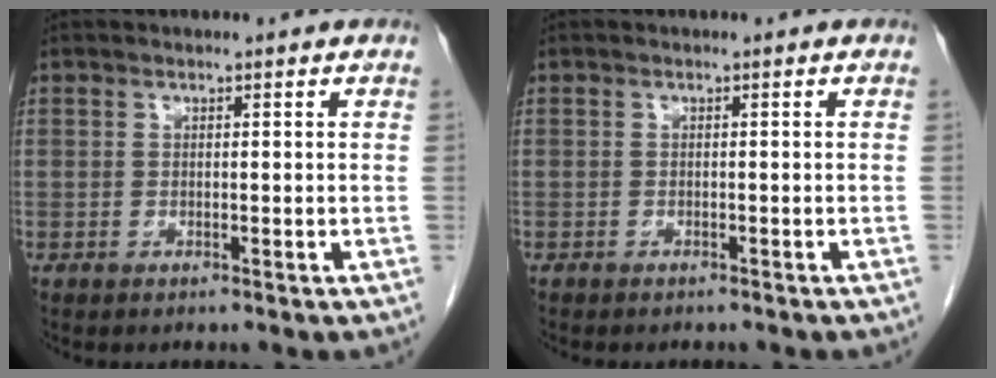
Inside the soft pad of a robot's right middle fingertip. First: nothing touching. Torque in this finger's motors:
{"motor_torque": [0.07, -0.06, 0.04, 0.03]}